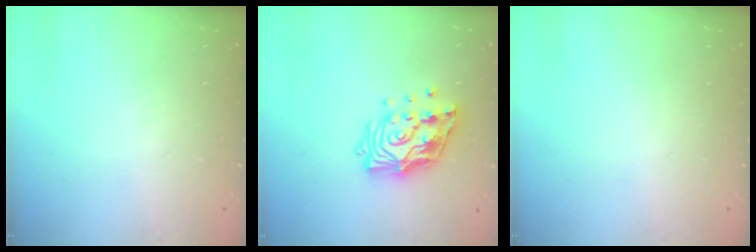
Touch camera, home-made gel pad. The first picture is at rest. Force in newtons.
{"total": 15.4, "press": 15.3, "slide": 2.1}
{"total": 0.0}